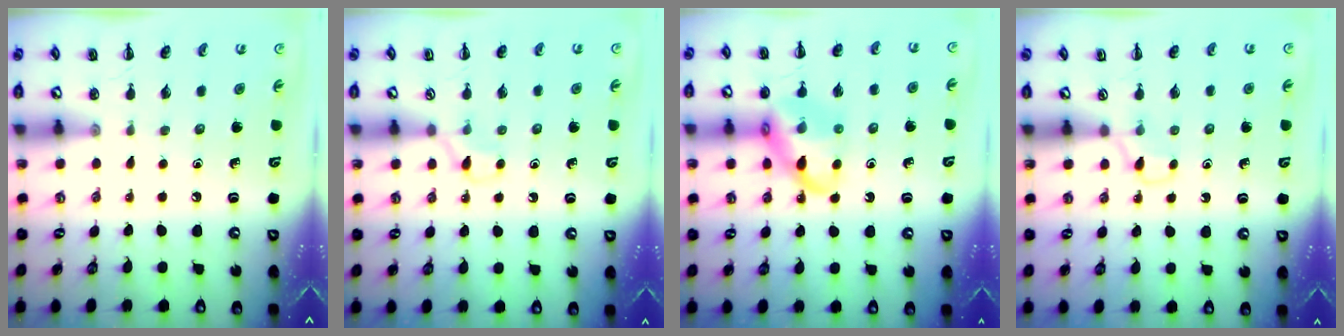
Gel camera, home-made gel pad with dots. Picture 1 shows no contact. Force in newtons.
{"total": 3.6, "press": 3.4, "slide": 1.1}
{"total": 16.0, "press": 15.7, "slide": 2.8}
{"total": 2.8, "press": 2.5, "slide": 1.1}